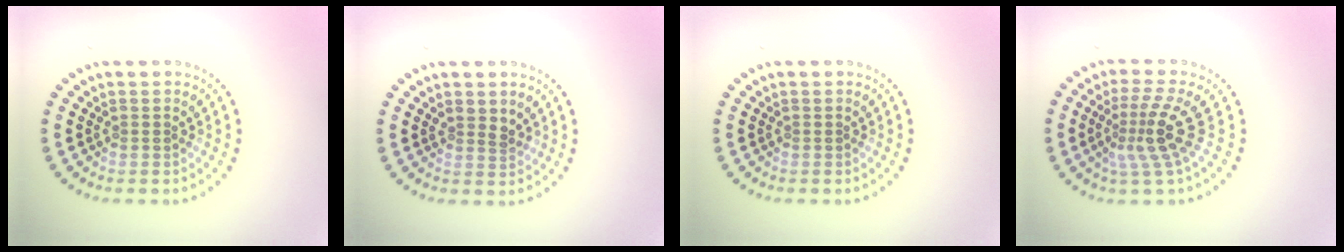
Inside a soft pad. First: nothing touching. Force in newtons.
{"total": 1.1, "press": 1.0, "slide": 0.4}
{"total": 0.0}
{"total": 3.8, "press": 2.6, "slide": 2.8}